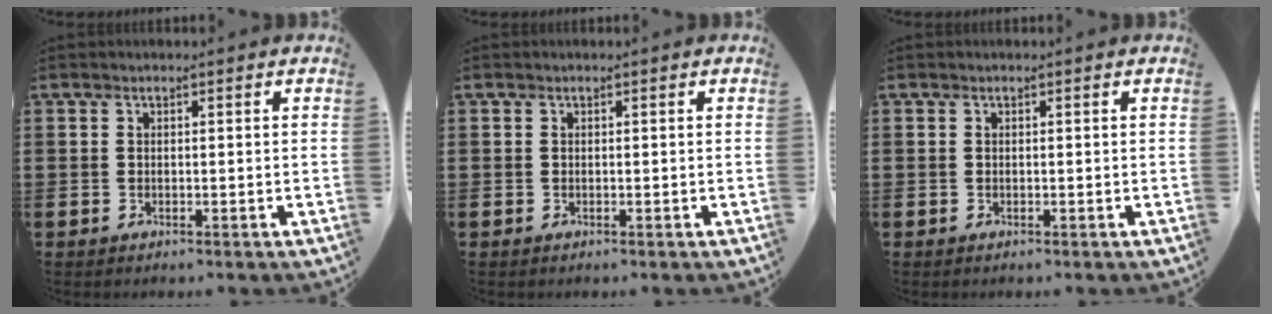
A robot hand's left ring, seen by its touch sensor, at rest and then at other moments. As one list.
[{"total": 0.0}, {"total": 0.0}]